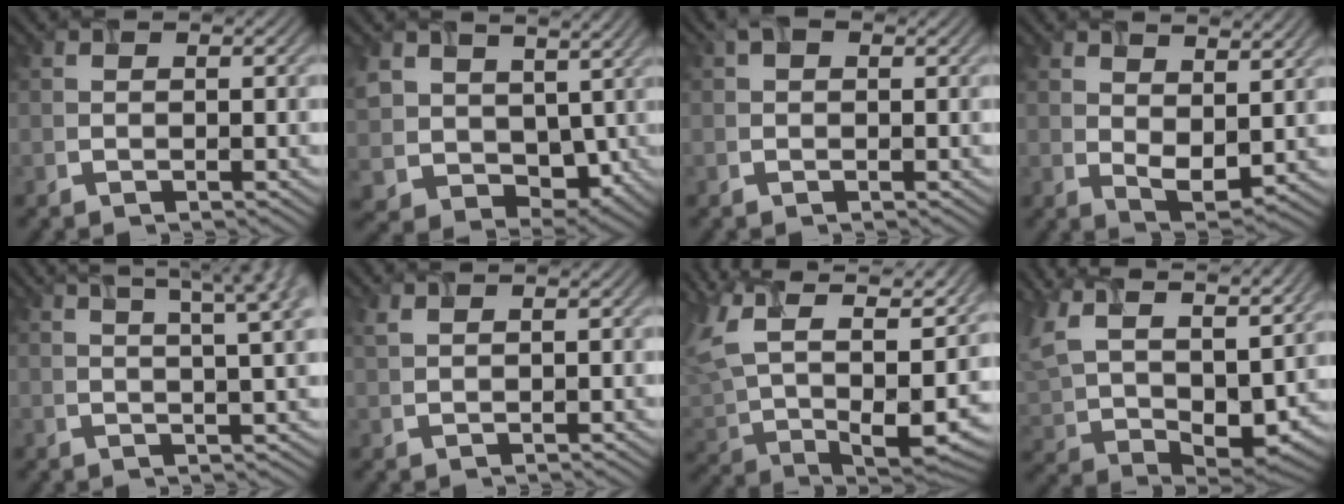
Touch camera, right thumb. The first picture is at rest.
{"total": 8.6, "force": [3.1, 6.5, 4.6], "torque": [-0.127, -0.017, 0.071]}
{"total": 1.7, "force": [0.5, 1.1, 1.2], "torque": [-0.019, 0.008, 0.009]}
{"total": 5.3, "force": [2.7, 2.7, 3.6], "torque": [-0.061, -0.005, 0.055]}
{"total": 9.2, "force": [4.9, 2.4, 7.4], "torque": [-0.089, 0.026, 0.044]}
{"total": 0.7, "force": [0.6, 0.1, 0.4], "torque": [-0.011, 0.005, 0.023]}
{"total": 15.3, "force": [4.0, 9.9, 11.0], "torque": [-0.232, 0.005, 0.089]}
{"total": 15.1, "force": [8.3, 7.4, 10.3], "torque": [-0.243, 0.023, 0.145]}